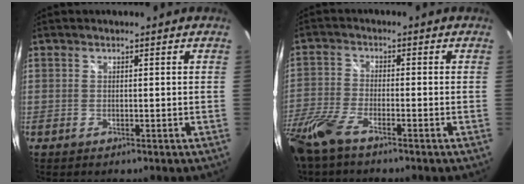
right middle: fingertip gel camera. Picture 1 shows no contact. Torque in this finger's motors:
{"motor_torque": [1.09, -1.04, 0.22, 0.16]}